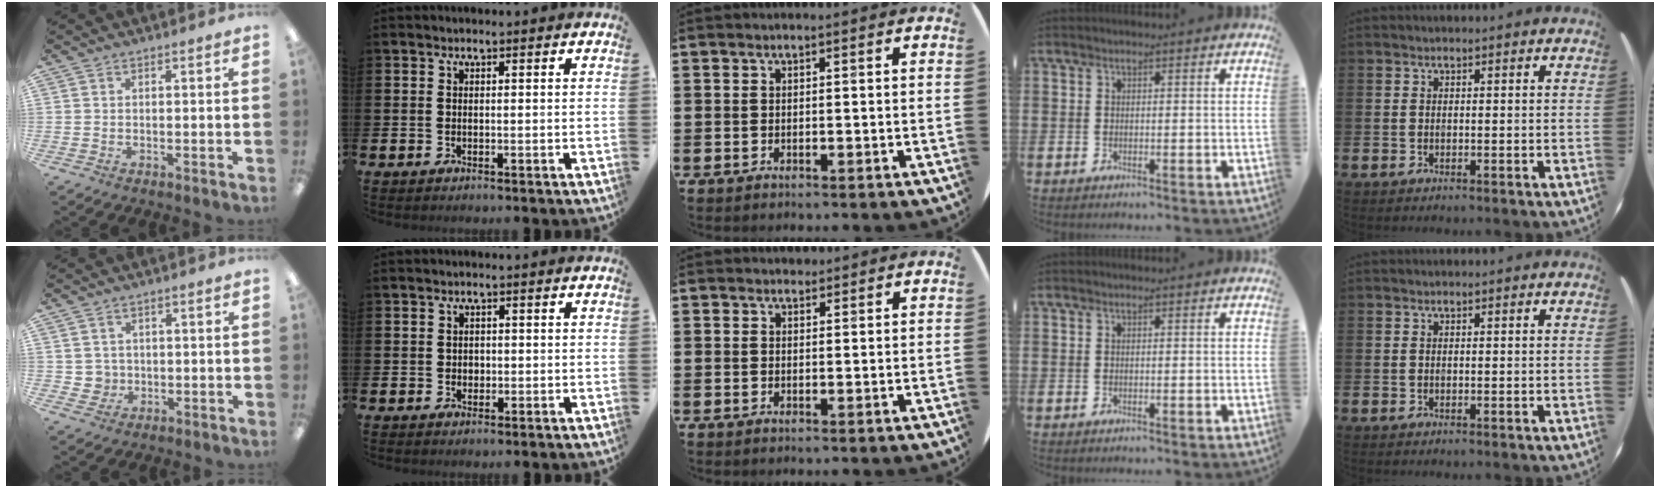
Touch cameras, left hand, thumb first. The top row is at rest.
{"thumb": {"total": 3.0, "force": [0.4, 2.9, 0.2], "torque": [-0.004, 0.001, 0.007]}, "index": {"total": 1.3, "force": [0.2, 1.2, 0.5], "torque": [0.001, 0.005, 0.000]}, "middle": {"total": 1.0, "force": [0.9, 0.3, -0.1], "torque": [0.008, -0.001, 0.016]}}